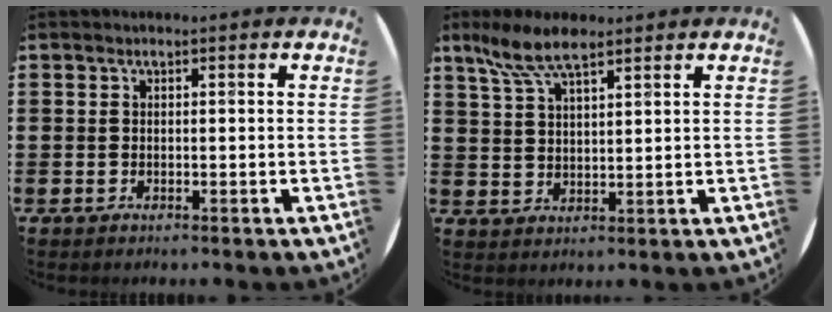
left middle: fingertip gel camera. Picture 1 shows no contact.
{"total": 6.9, "force": [5.1, 2.0, 4.2], "torque": [-0.095, -0.002, 0.093]}